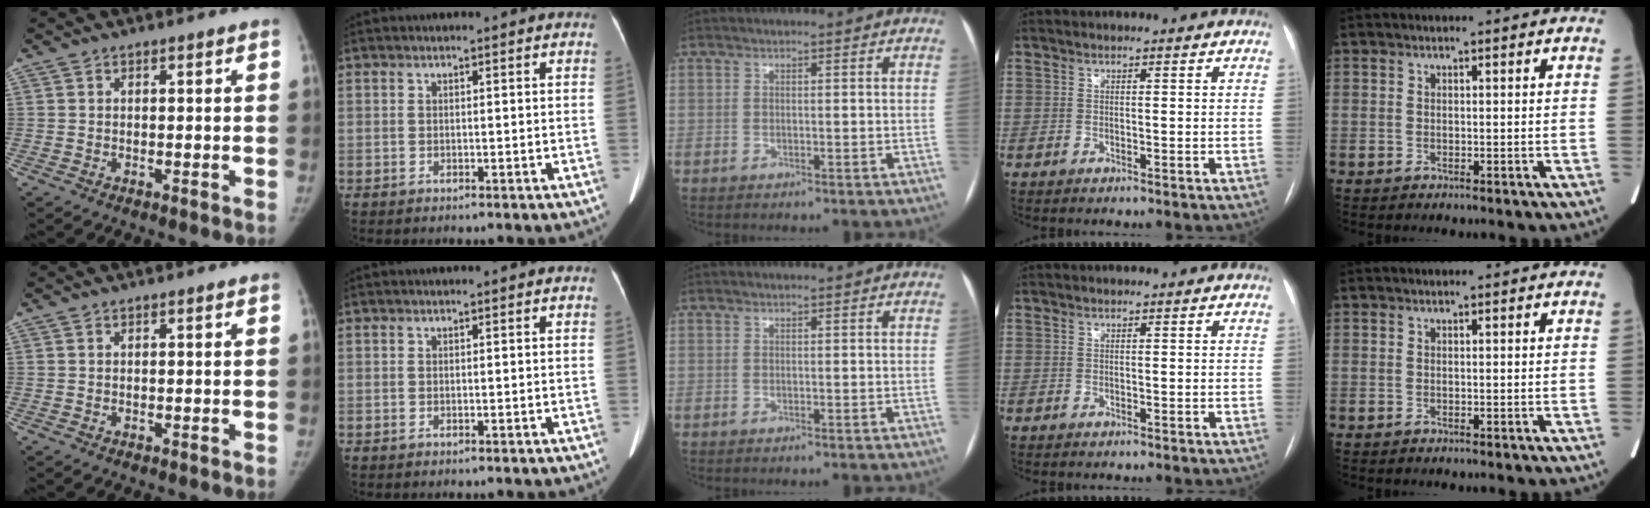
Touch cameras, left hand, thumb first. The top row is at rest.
{}